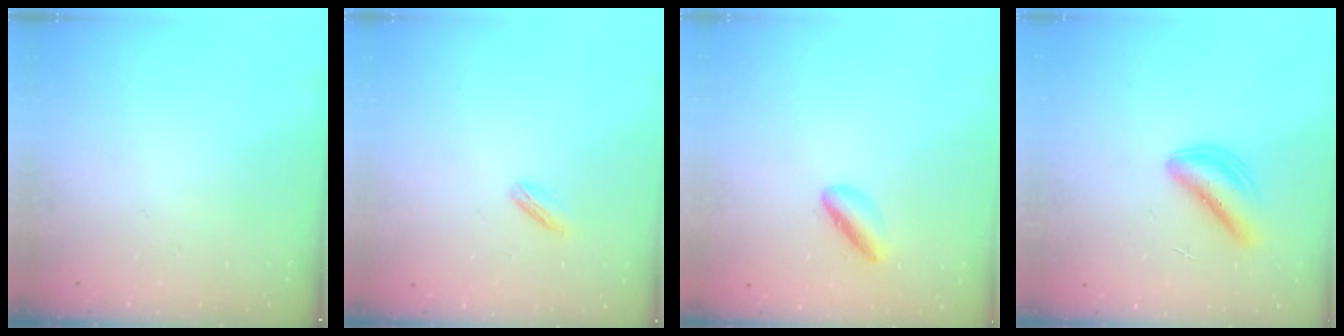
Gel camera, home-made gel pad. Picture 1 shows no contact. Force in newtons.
{"total": 2.6, "press": 2.5, "slide": 0.7}
{"total": 3.5, "press": 3.4, "slide": 0.7}
{"total": 4.9, "press": 4.8, "slide": 0.5}